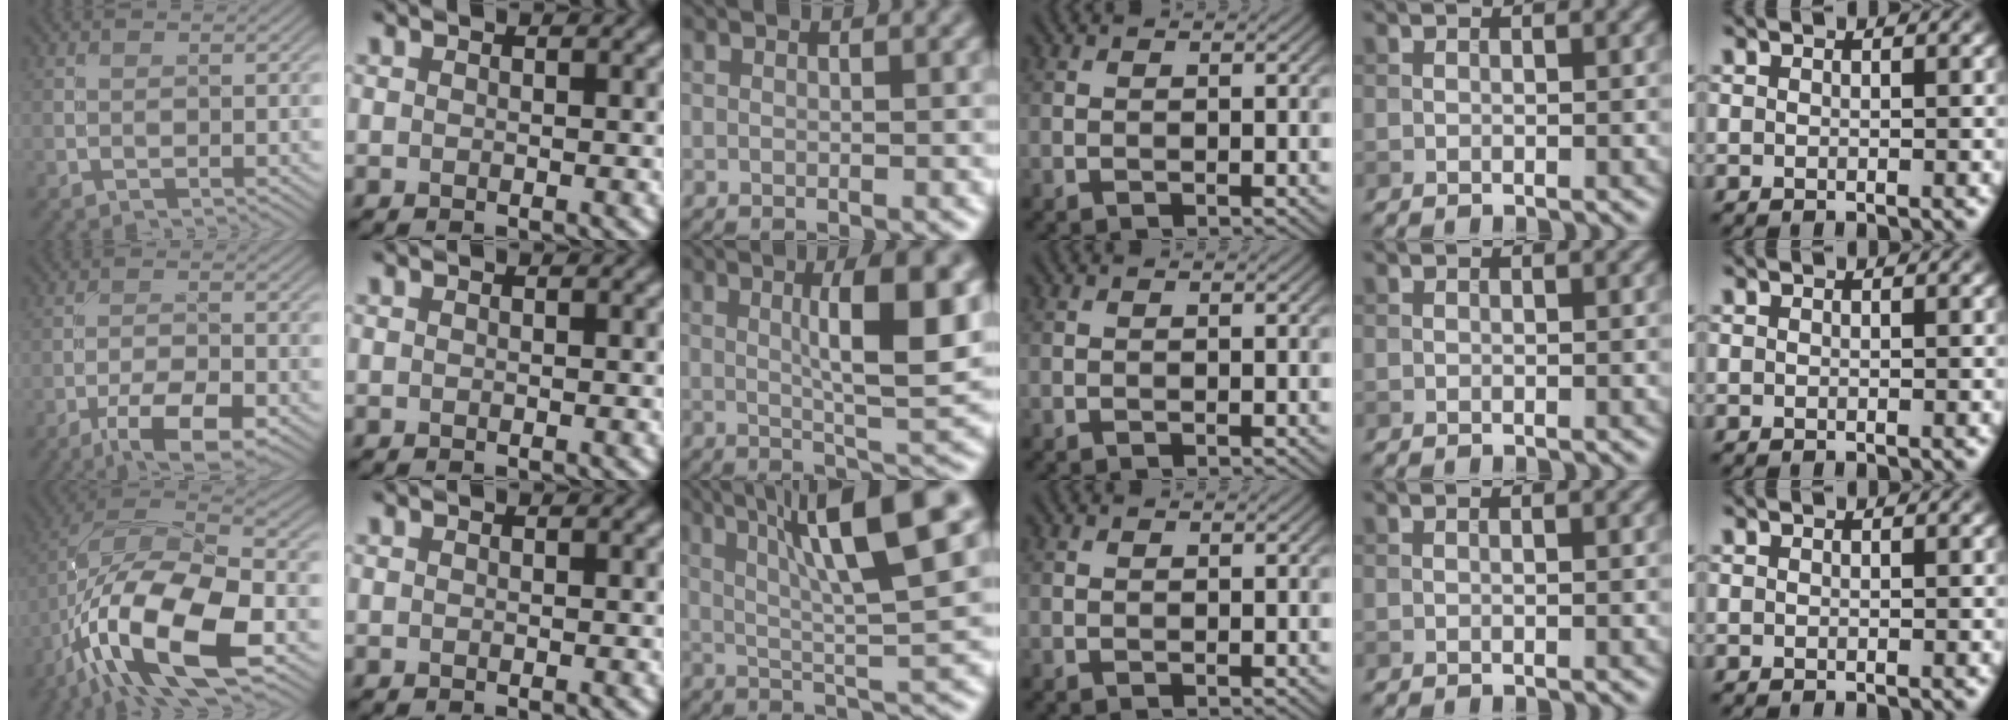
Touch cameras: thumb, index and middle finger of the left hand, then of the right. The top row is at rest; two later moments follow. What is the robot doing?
{"motion": "unscrew", "object": "medicine bottle"}